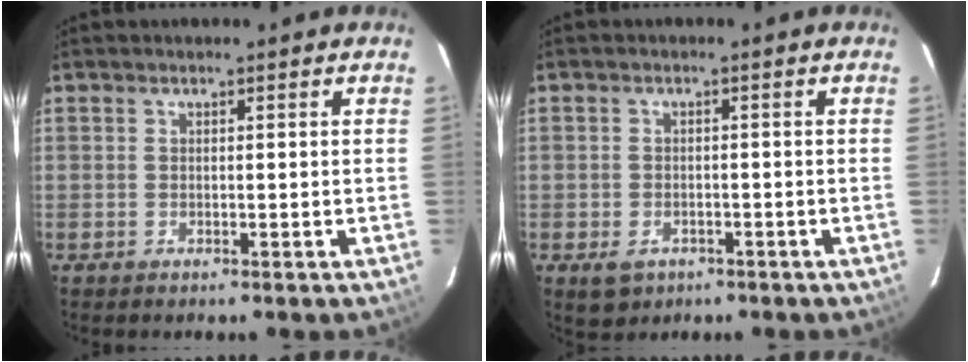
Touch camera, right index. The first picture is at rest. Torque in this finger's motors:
{"motor_torque": [0.40, -0.28, 0.10, 0.00]}